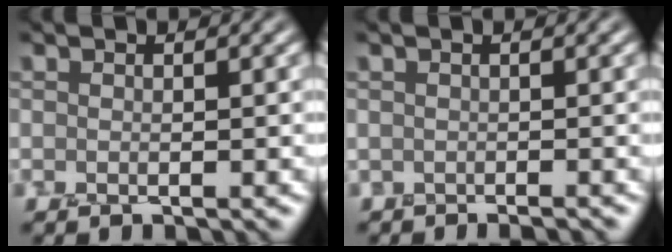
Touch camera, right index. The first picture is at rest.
{"total": 0.6, "force": [-0.4, -0.2, -0.3], "torque": [0.017, 0.004, 0.000]}